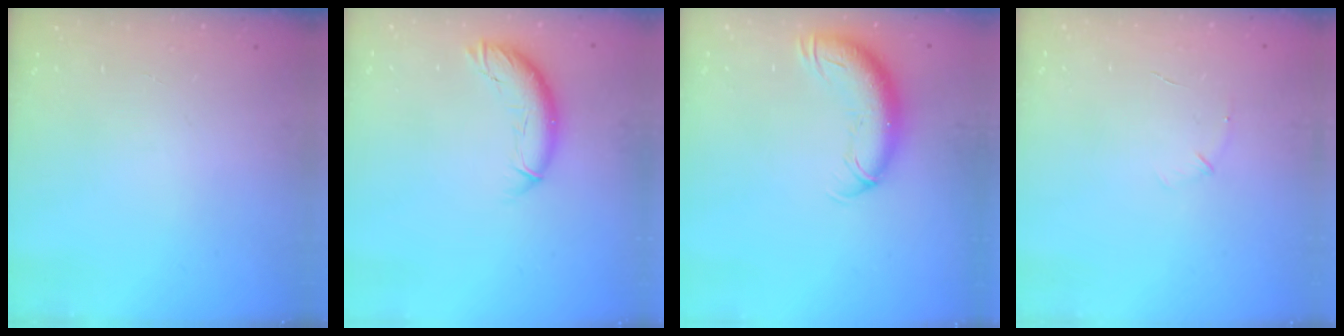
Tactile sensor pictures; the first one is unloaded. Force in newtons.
{"total": 9.7, "press": 9.6, "slide": 0.9}
{"total": 12.2, "press": 11.8, "slide": 3.0}
{"total": 3.3, "press": 3.2, "slide": 0.9}